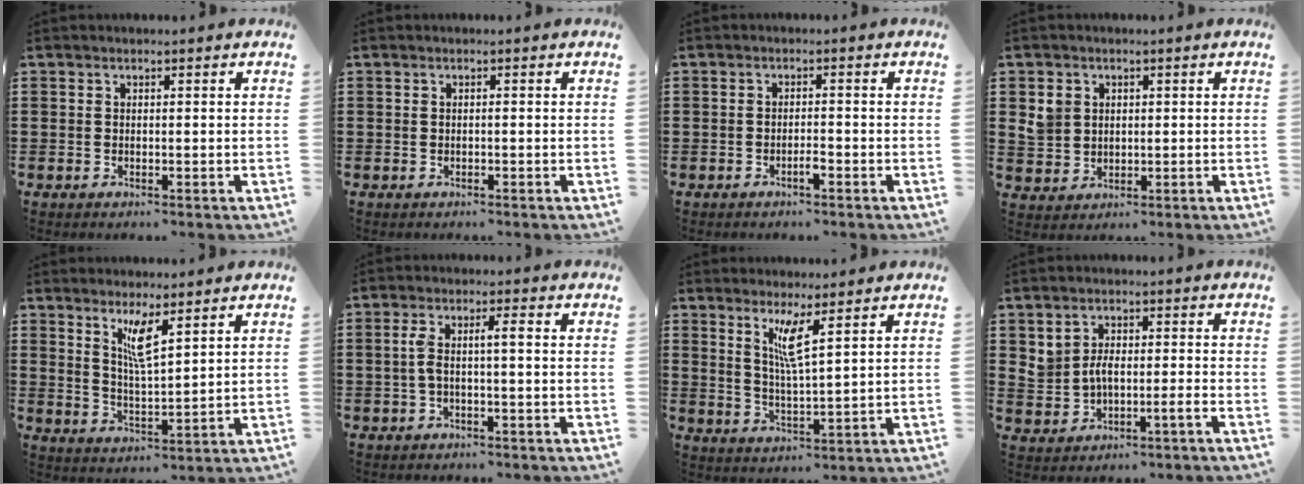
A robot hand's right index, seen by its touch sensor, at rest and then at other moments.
{"total": 0.0}
{"total": 1.5, "force": [-1.0, 0.3, 1.1], "torque": [-0.022, -0.002, -0.018]}
{"total": 3.1, "force": [0.9, 2.8, 1.2], "torque": [-0.036, 0.011, 0.015]}
{"total": 4.9, "force": [2.9, 0.6, 3.9], "torque": [-0.078, -0.001, 0.048]}
{"total": 3.7, "force": [-0.4, 0.5, 3.7], "torque": [-0.084, -0.001, -0.015]}
{"total": 4.8, "force": [2.7, -0.1, 4.0], "torque": [-0.088, -0.001, 0.045]}
{"total": 3.2, "force": [-0.5, 1.8, 2.6], "torque": [-0.064, 0.004, -0.015]}